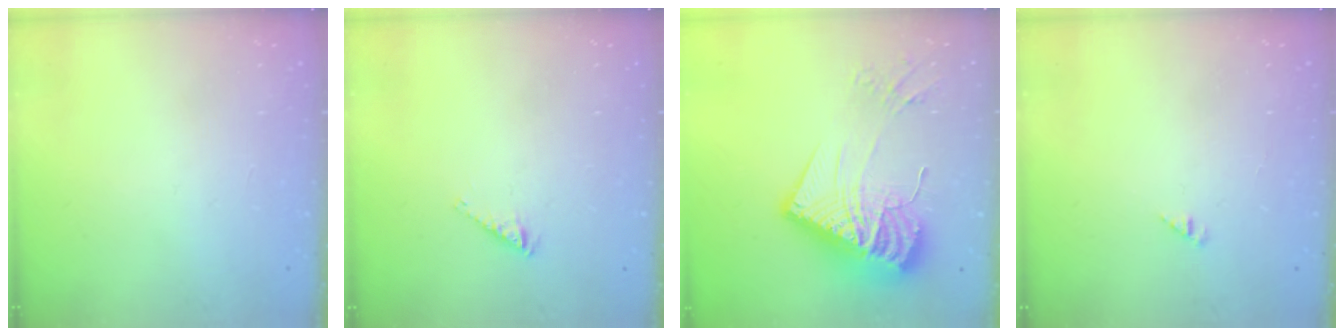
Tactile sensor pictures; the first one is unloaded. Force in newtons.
{"total": 2.7, "press": 2.6, "slide": 0.4}
{"total": 23.4, "press": 23.3, "slide": 1.8}
{"total": 2.0, "press": 2.0, "slide": 0.4}